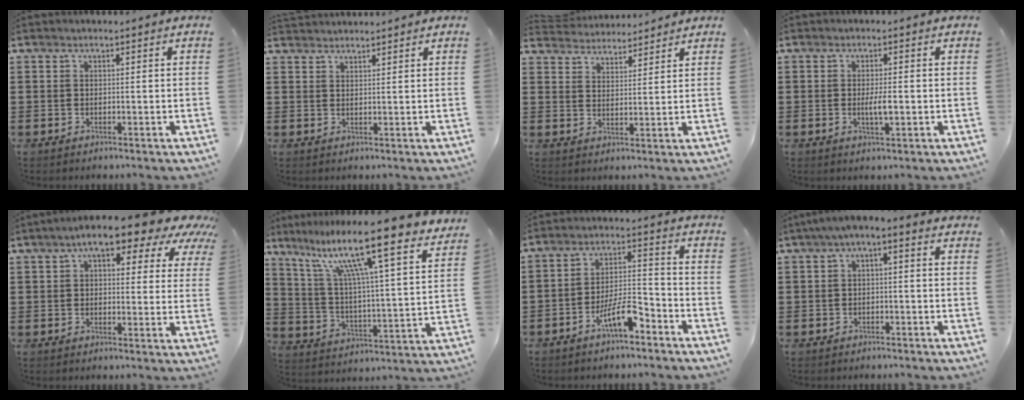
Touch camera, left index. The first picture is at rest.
{"total": 1.7, "force": [1.7, 0.1, 0.0], "torque": [-0.004, 0.001, 0.034]}
{"total": 4.0, "force": [4.0, 0.5, -0.2], "torque": [-0.014, -0.016, 0.072]}
{"total": 3.0, "force": [-0.4, 0.6, 3.0], "torque": [-0.059, -0.005, -0.009]}
{"total": 8.3, "force": [5.6, 2.6, 5.5], "torque": [-0.094, -0.019, 0.089]}
{"total": 13.1, "force": [10.5, 0.2, 7.9], "torque": [-0.166, -0.079, 0.163]}
{"total": 7.6, "force": [-4.9, 2.0, 5.4], "torque": [-0.108, 0.010, -0.091]}
{"total": 2.6, "force": [-2.1, 0.4, 1.5], "torque": [-0.032, -0.003, -0.048]}